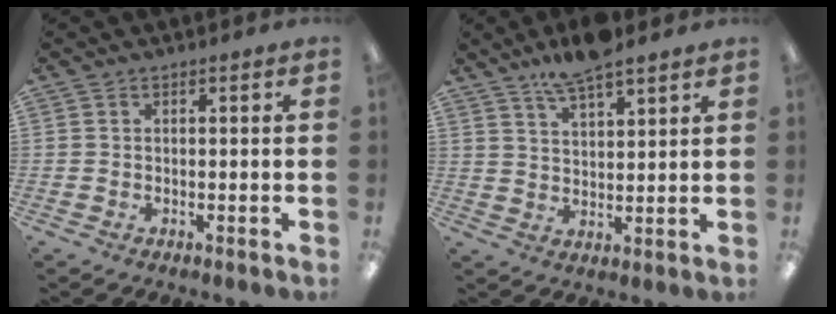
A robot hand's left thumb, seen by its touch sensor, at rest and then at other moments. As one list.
[{"total": 8.1, "force": [6.8, 1.8, 4.0], "torque": [-0.077, -0.033, 0.122]}]